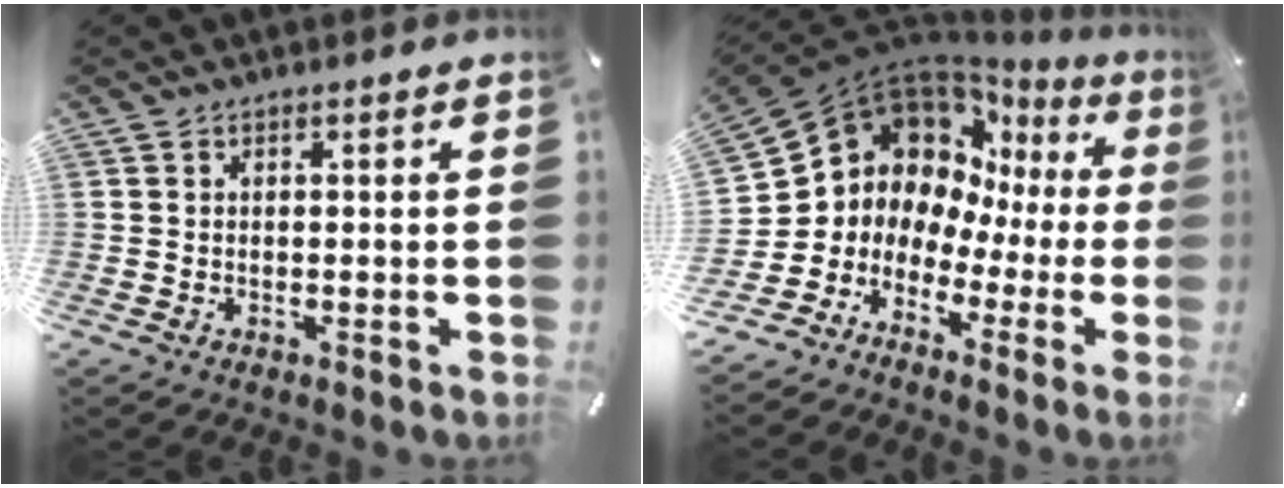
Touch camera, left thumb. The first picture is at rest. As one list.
[{"total": 9.8, "force": [5.3, 8.0, 2.1], "torque": [-0.074, -0.077, 0.101]}]